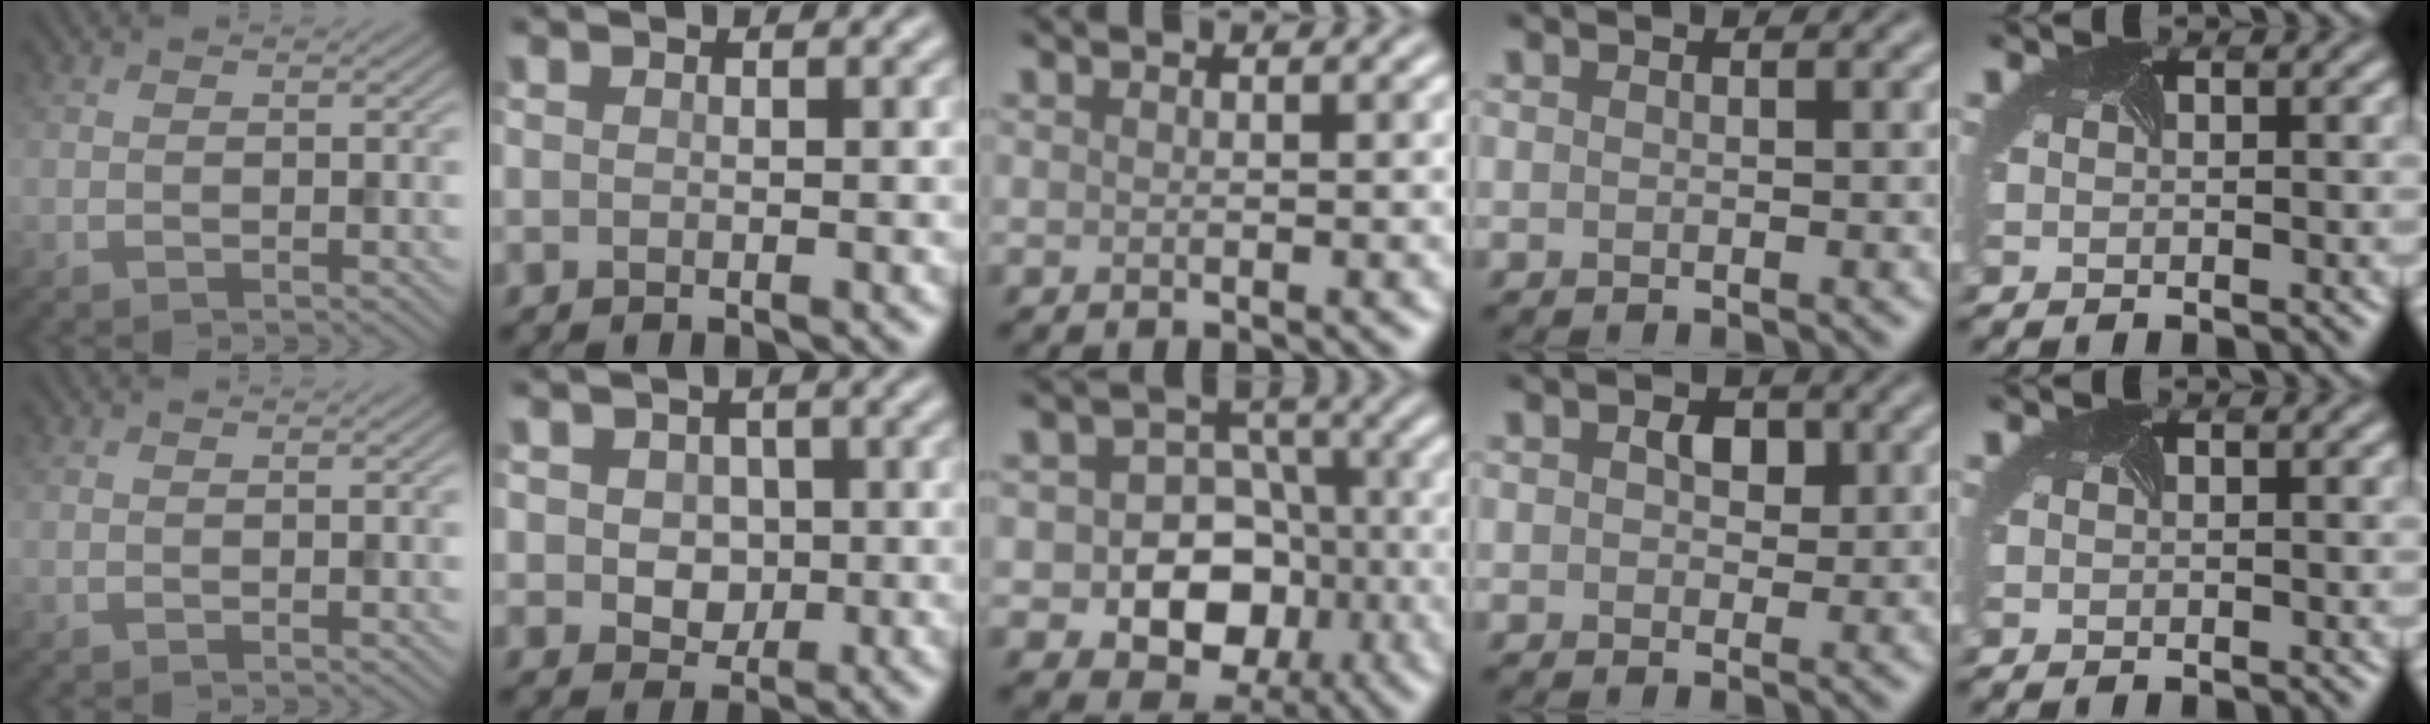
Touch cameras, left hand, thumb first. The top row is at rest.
{"index": {"total": 2.9, "force": [0.2, 2.4, 1.6], "torque": [-0.028, -0.001, -0.002]}, "middle": {"total": 8.0, "force": [-2.0, 6.3, 4.4], "torque": [-0.036, -0.006, -0.051]}, "ring": {"total": 2.1, "force": [0.5, 1.5, 1.3], "torque": [-0.021, -0.001, 0.006]}}